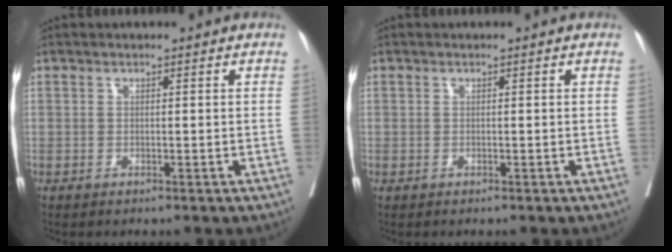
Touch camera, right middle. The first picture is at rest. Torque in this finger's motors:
{"motor_torque": [0.27, -0.44, -0.50, -0.21]}